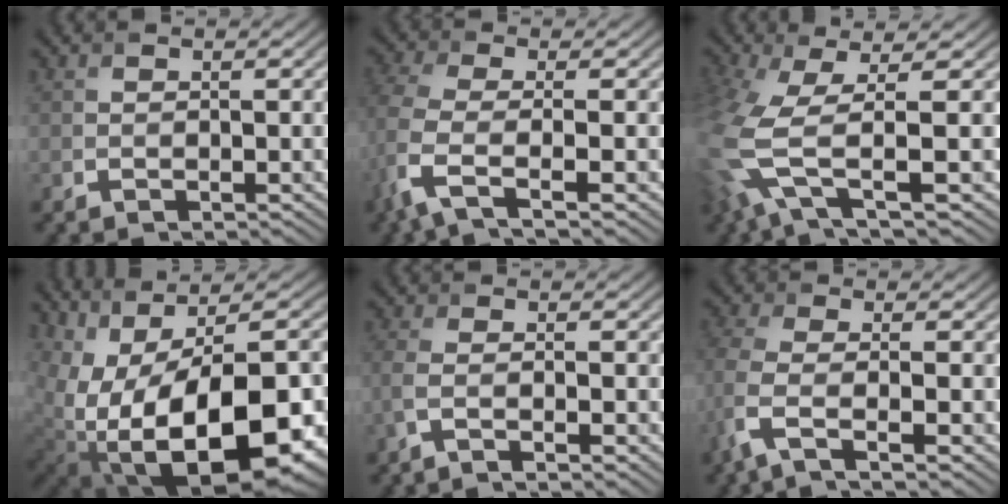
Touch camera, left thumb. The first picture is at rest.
{"total": 6.0, "force": [-2.3, 1.9, 5.2], "torque": [-0.131, -0.003, -0.063]}
{"total": 9.7, "force": [-1.4, 3.1, 9.0], "torque": [-0.202, -0.010, -0.037]}
{"total": 18.5, "force": [-2.9, 10.3, 15.0], "torque": [-0.213, -0.032, -0.011]}
{"total": 3.4, "force": [-1.6, 0.8, 2.9], "torque": [-0.058, -0.001, -0.048]}
{"total": 5.6, "force": [-2.6, 1.4, 4.7], "torque": [-0.113, -0.004, -0.070]}